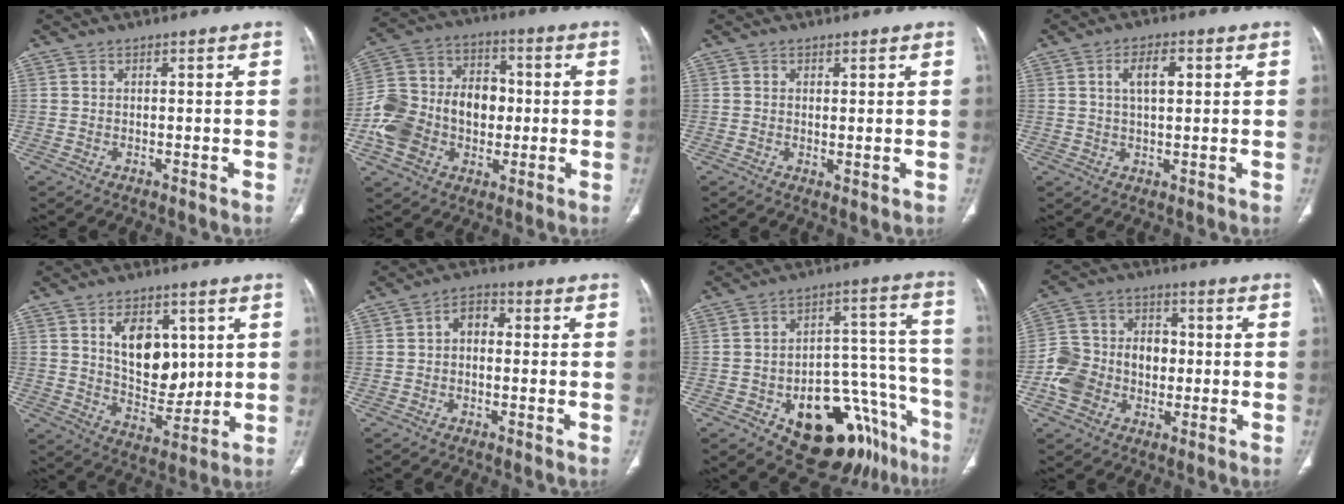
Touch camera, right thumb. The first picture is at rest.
{"total": 18.5, "force": [-2.4, 13.8, 12.1], "torque": [-0.204, 0.040, -0.038]}
{"total": 1.1, "force": [0.1, 0.4, 1.0], "torque": [-0.025, -0.007, 0.004]}
{"total": 5.0, "force": [1.4, 2.3, 4.2], "torque": [-0.072, 0.004, 0.023]}
{"total": 12.6, "force": [3.6, 7.9, 9.1], "torque": [-0.102, -0.028, 0.072]}
{"total": 4.1, "force": [-0.1, 2.9, 3.0], "torque": [-0.034, 0.016, -0.014]}
{"total": 23.3, "force": [-12.7, 11.9, 15.4], "torque": [-0.124, 0.103, -0.170]}
{"total": 12.3, "force": [-2.1, 9.9, 6.9], "torque": [-0.103, 0.039, -0.043]}